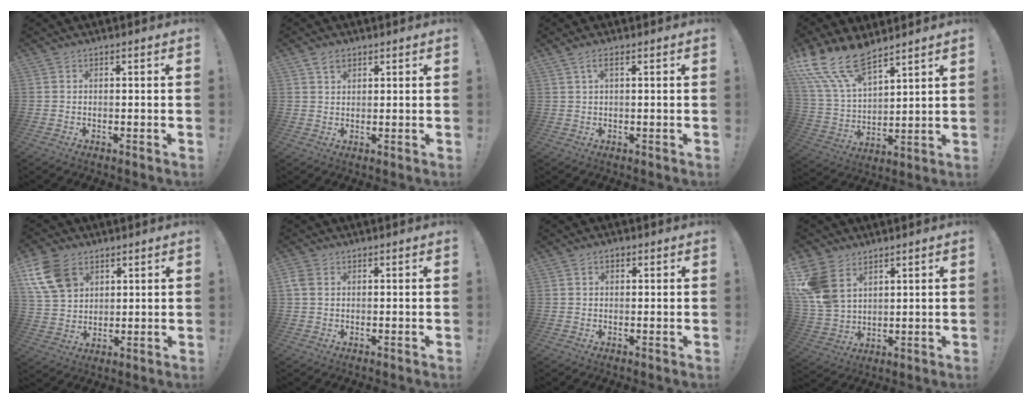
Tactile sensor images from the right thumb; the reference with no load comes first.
{"total": 3.0, "force": [1.9, 1.8, 1.5], "torque": [-0.022, -0.006, 0.034]}
{"total": 2.5, "force": [0.9, 0.7, 2.2], "torque": [-0.041, 0.002, 0.015]}
{"total": 16.7, "force": [12.8, 6.9, 8.3], "torque": [-0.185, -0.086, 0.242]}
{"total": 13.6, "force": [6.5, 9.7, 7.0], "torque": [-0.129, -0.026, 0.130]}
{"total": 3.5, "force": [1.0, 2.6, 2.0], "torque": [-0.049, 0.006, 0.021]}
{"total": 1.4, "force": [0.4, 1.1, 0.7], "torque": [-0.010, 0.003, 0.006]}
{"total": 13.0, "force": [6.2, 9.1, 6.9], "torque": [-0.141, -0.031, 0.127]}